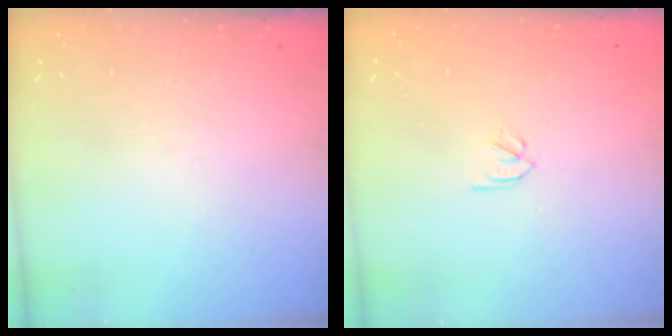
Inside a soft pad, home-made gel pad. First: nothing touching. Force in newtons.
{"total": 1.8, "press": 1.7, "slide": 0.5}